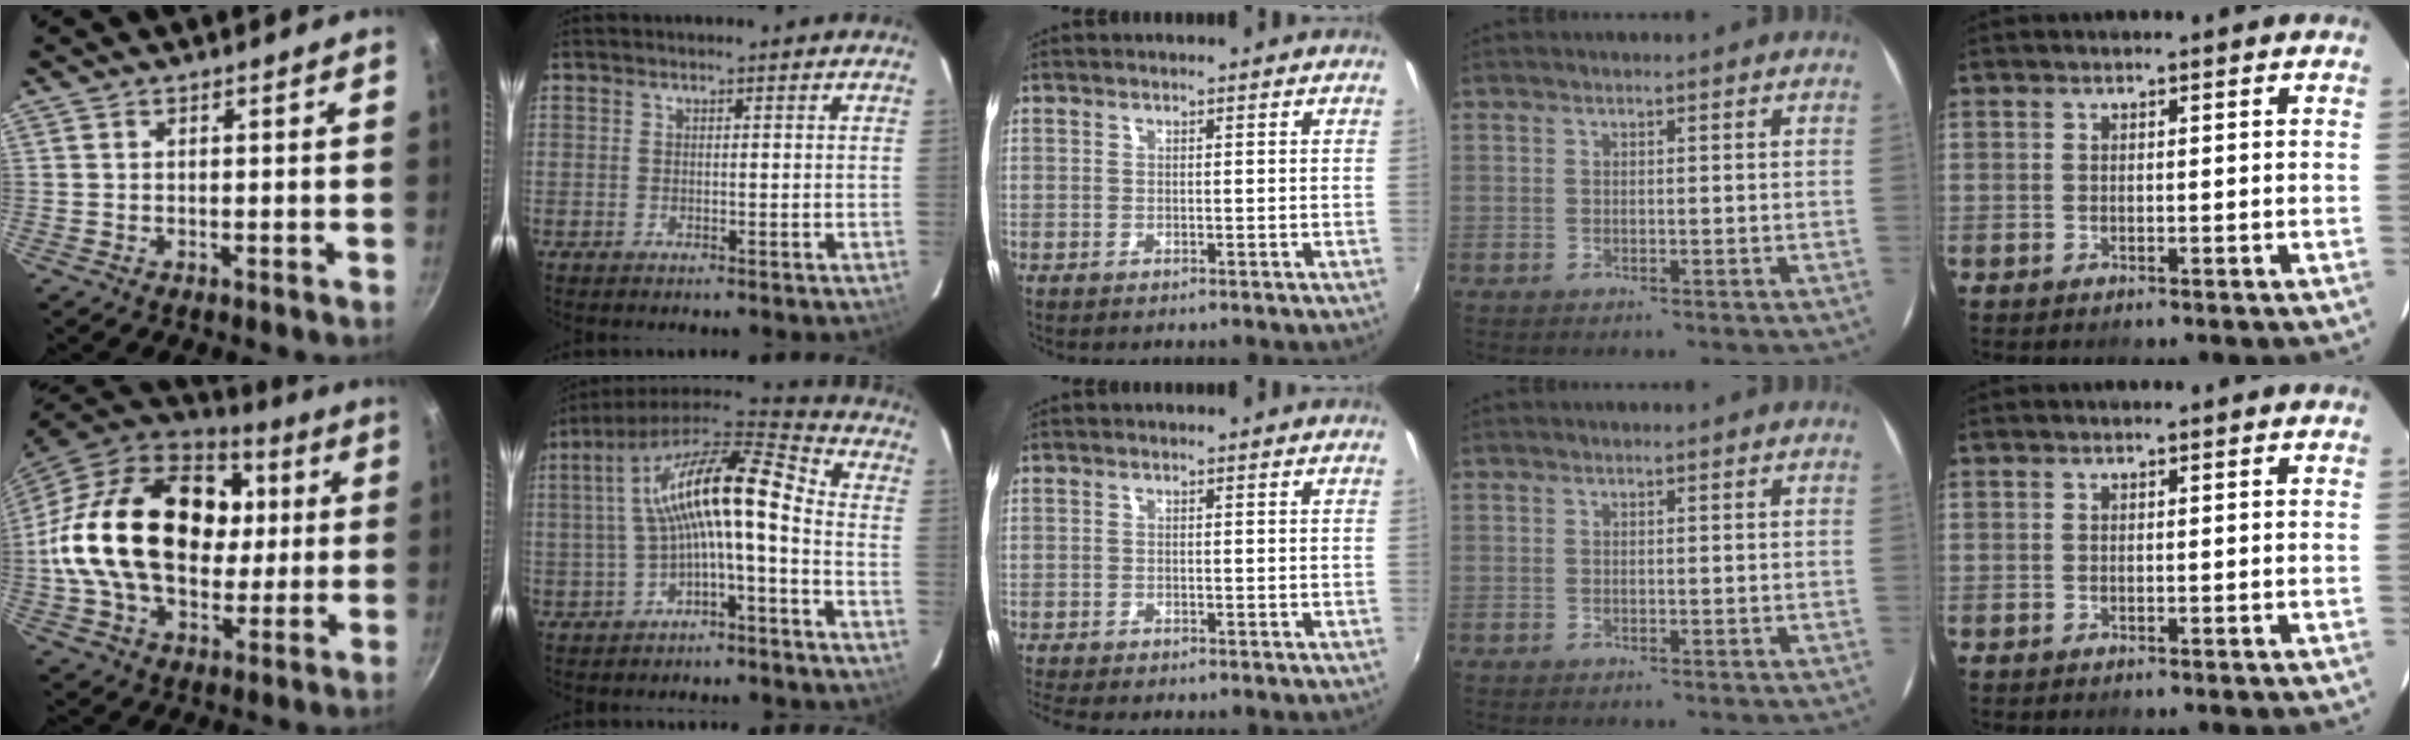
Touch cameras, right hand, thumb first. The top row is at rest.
{"thumb": {"total": 30.1, "force": [3.1, 20.7, 21.6], "torque": [-0.366, 0.024, 0.053]}, "index": {"total": 16.1, "force": [-1.7, 4.0, 15.5], "torque": [-0.293, 0.027, -0.035]}, "middle": {"total": 3.6, "force": [-2.9, 0.9, 2.0], "torque": [-0.043, -0.021, -0.047]}}